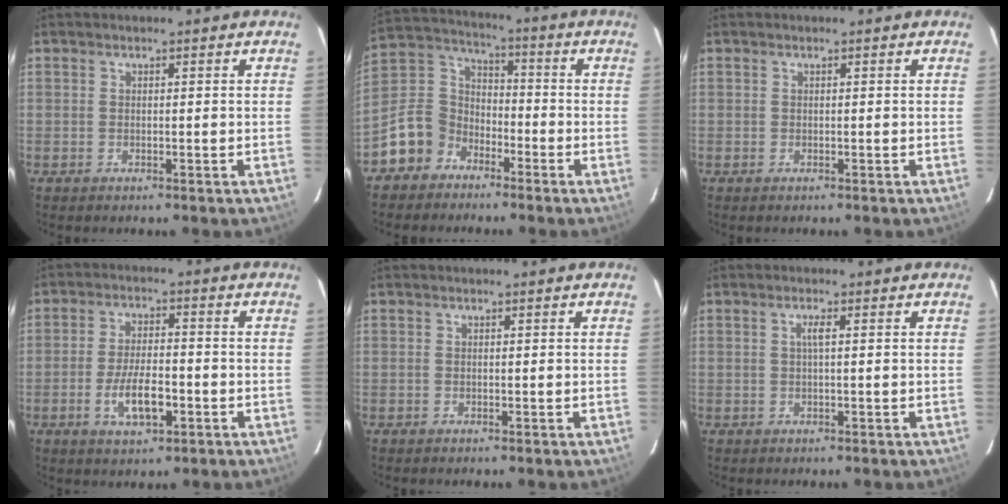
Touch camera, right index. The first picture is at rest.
{"total": 10.5, "force": [-6.5, 7.9, 2.5], "torque": [-0.072, 0.045, -0.127]}
{"total": 0.0}
{"total": 7.9, "force": [-2.9, 2.9, 6.8], "torque": [-0.136, -0.004, -0.048]}
{"total": 0.0}
{"total": 1.4, "force": [0.2, -0.1, 1.4], "torque": [-0.026, 0.001, 0.002]}